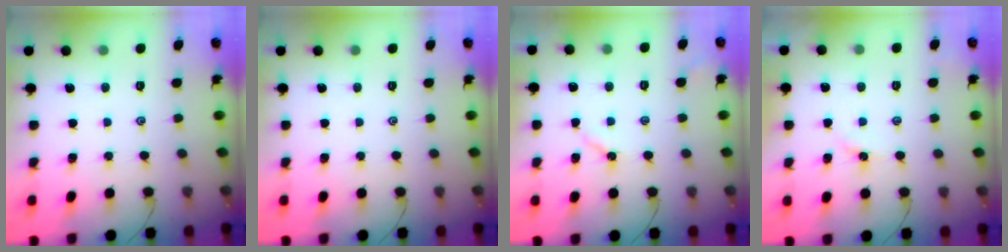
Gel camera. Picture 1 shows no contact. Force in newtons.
{"total": 0.0}
{"total": 3.8, "press": 3.7, "slide": 0.9}
{"total": 1.9, "press": 1.8, "slide": 0.3}